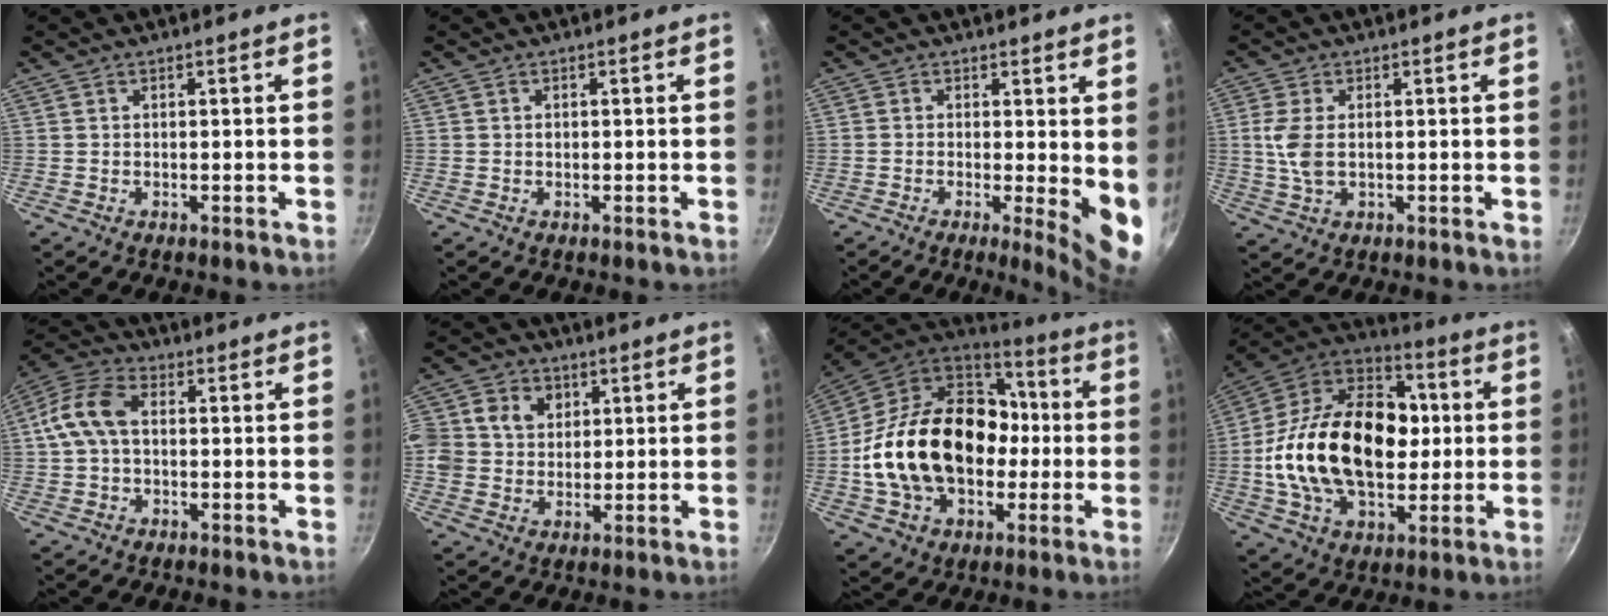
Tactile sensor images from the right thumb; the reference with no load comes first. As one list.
[{"total": 0.5, "force": [0.1, 0.5, 0.2], "torque": [-0.001, 0.001, 0.001]}, {"total": 7.4, "force": [-0.2, 2.2, 7.1], "torque": [-0.090, -0.016, -0.001]}, {"total": 5.6, "force": [0.3, 3.0, 4.7], "torque": [-0.103, 0.000, 0.006]}, {"total": 9.6, "force": [0.6, 6.4, 7.1], "torque": [-0.138, 0.027, -0.003]}, {"total": 13.2, "force": [3.1, 11.6, 5.4], "torque": [-0.119, 0.022, 0.046]}, {"total": 27.9, "force": [-1.7, 19.7, 19.7], "torque": [-0.328, 0.052, -0.020]}, {"total": 29.7, "force": [0.4, 19.4, 22.5], "torque": [-0.375, 0.034, -0.004]}]